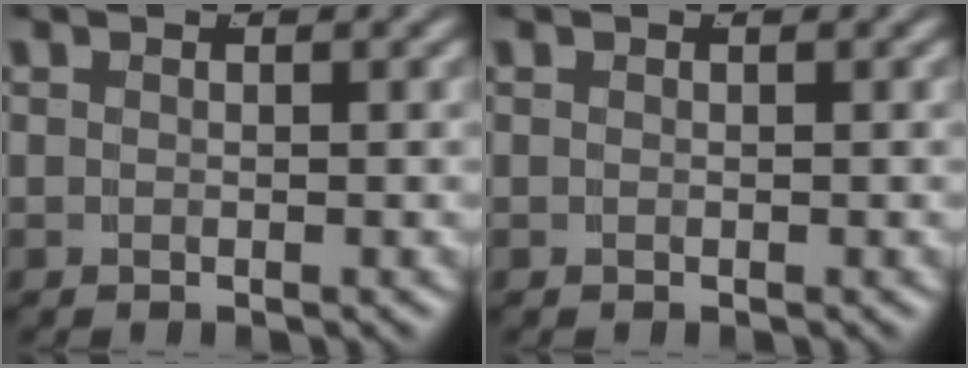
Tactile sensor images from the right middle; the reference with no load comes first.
{"total": 0.0}